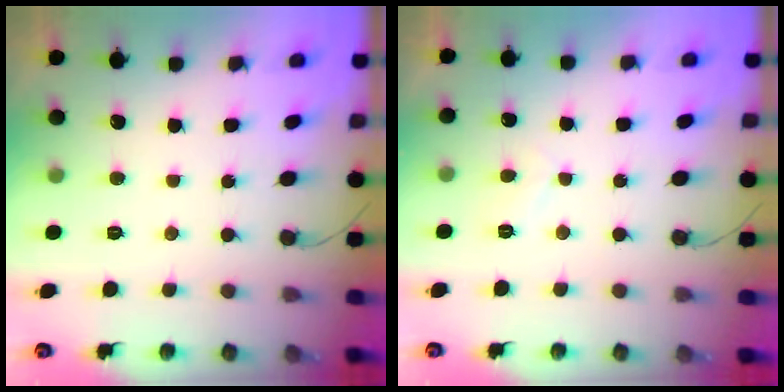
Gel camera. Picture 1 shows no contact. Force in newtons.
{"total": 1.9, "press": 1.8, "slide": 0.5}